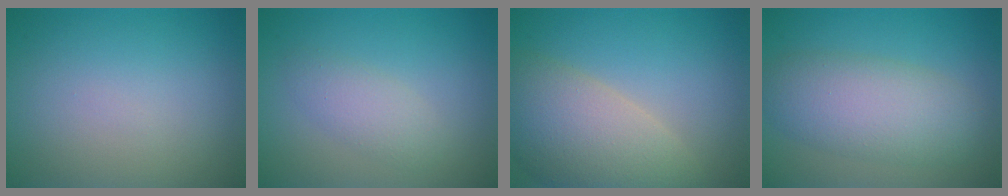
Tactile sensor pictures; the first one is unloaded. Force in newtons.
{"total": 2.3, "press": 2.3, "slide": 0.1}
{"total": 8.6, "press": 8.5, "slide": 0.8}
{"total": 6.2, "press": 6.2, "slide": 0.4}